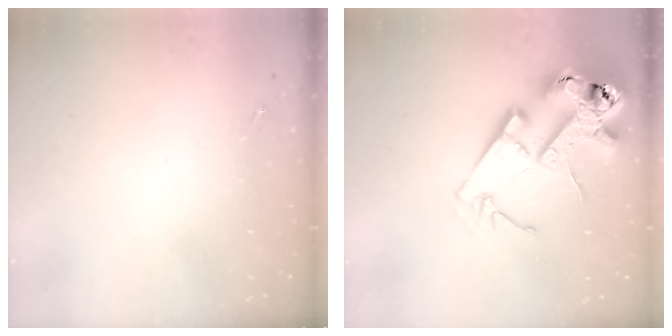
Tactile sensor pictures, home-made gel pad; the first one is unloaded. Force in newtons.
{"total": 24.1, "press": 23.9, "slide": 3.2}